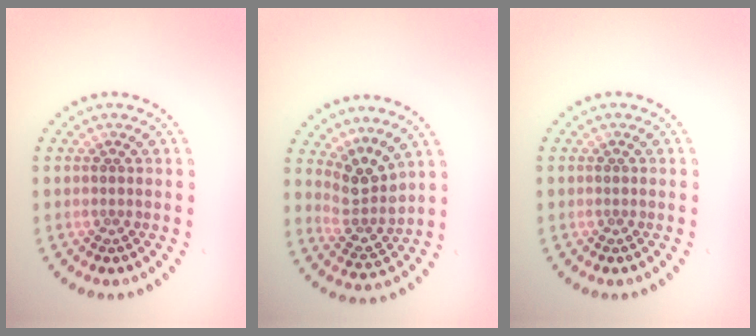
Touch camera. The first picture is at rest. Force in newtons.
{"total": 3.1, "press": 2.3, "slide": 2.1}
{"total": 0.0}